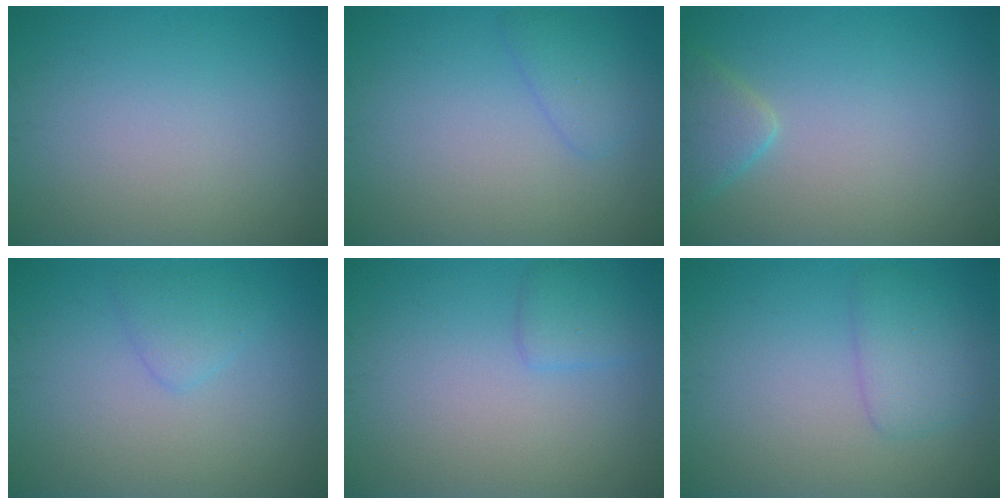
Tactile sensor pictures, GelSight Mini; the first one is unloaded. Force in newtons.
{"total": 1.8, "press": 1.8, "slide": 0.2}
{"total": 2.5, "press": 2.5, "slide": 0.2}
{"total": 1.6, "press": 1.6, "slide": 0.1}
{"total": 1.6, "press": 1.6, "slide": 0.0}
{"total": 2.6, "press": 2.6, "slide": 0.1}